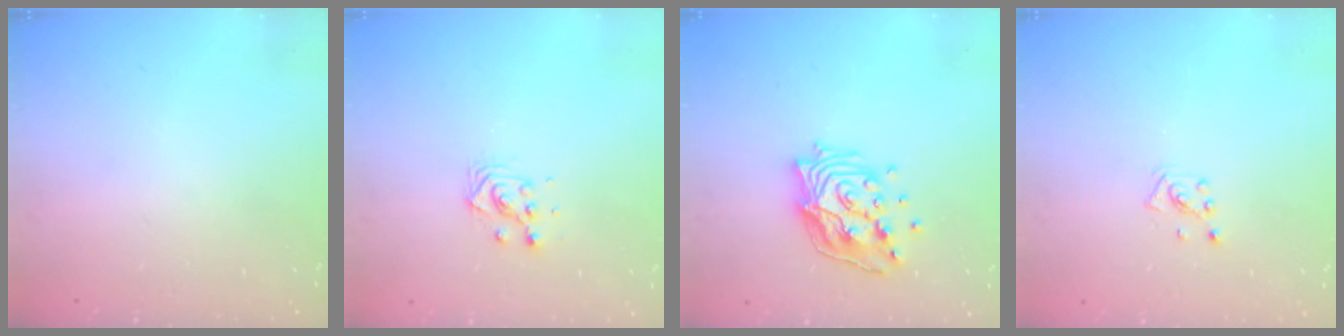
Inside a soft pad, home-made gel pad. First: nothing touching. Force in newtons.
{"total": 3.8, "press": 3.8, "slide": 0.3}
{"total": 14.9, "press": 14.8, "slide": 1.4}
{"total": 2.2, "press": 2.2, "slide": 0.6}